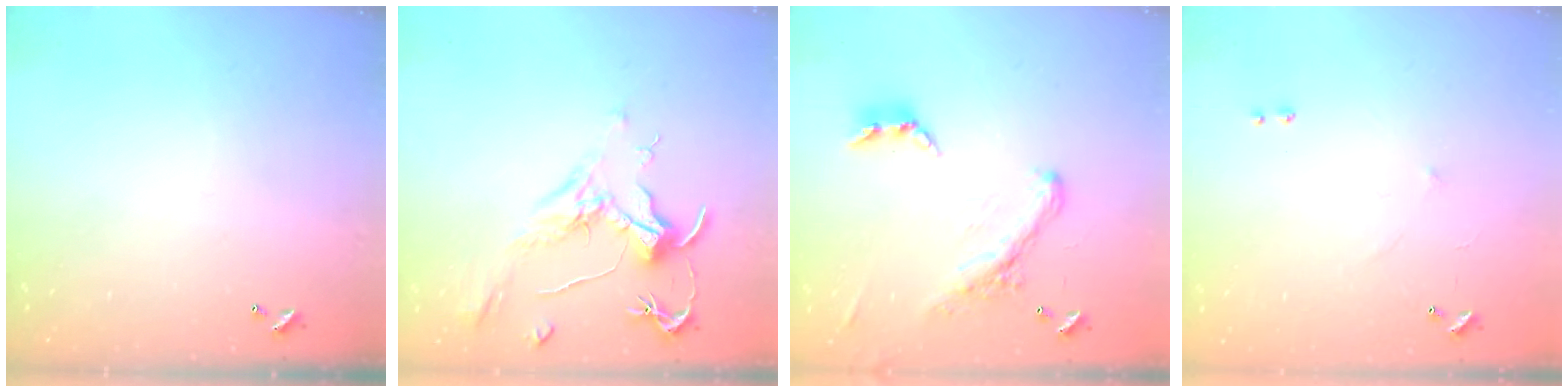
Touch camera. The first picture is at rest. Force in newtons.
{"total": 2.1, "press": 2.0, "slide": 0.8}
{"total": 4.4, "press": 4.2, "slide": 1.3}
{"total": 6.1, "press": 6.0, "slide": 0.8}